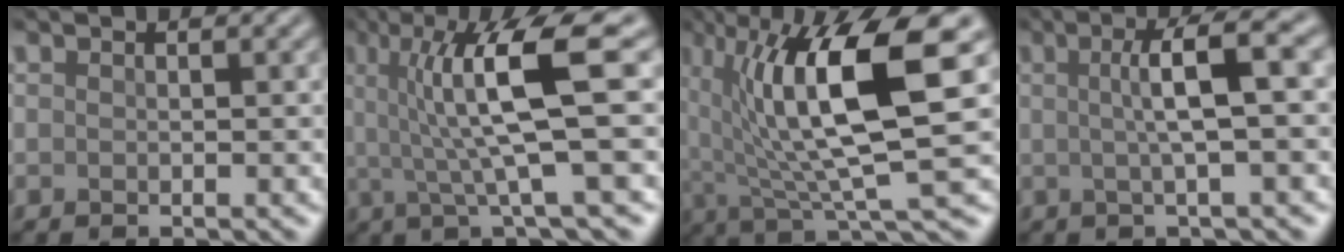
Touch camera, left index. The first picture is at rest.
{"total": 8.7, "force": [1.5, 1.5, 8.4], "torque": [-0.128, 0.003, 0.025]}
{"total": 11.6, "force": [2.5, 2.7, 11.0], "torque": [-0.172, 0.001, 0.047]}
{"total": 5.2, "force": [0.9, 0.9, 5.1], "torque": [-0.077, 0.015, 0.012]}